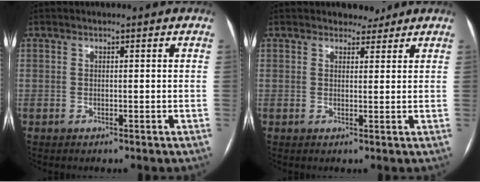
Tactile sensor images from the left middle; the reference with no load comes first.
{"total": 2.3, "force": [2.0, 1.1, 0.1], "torque": [0.002, -0.001, 0.026]}